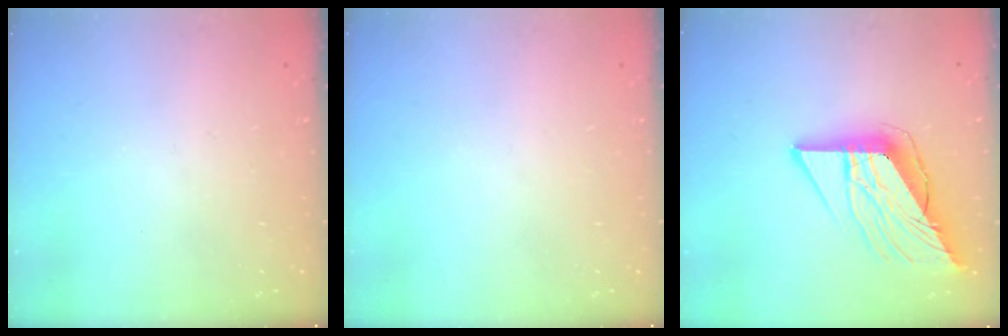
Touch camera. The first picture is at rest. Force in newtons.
{"total": 0.0}
{"total": 14.7, "press": 14.6, "slide": 1.7}